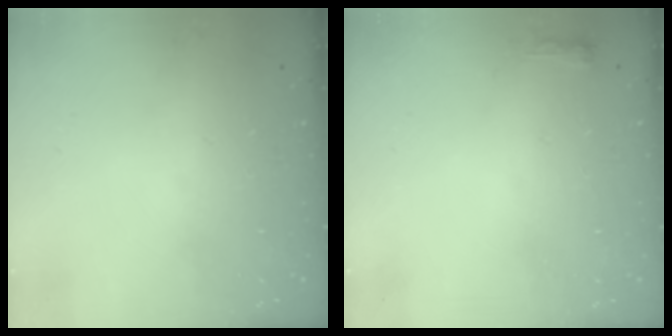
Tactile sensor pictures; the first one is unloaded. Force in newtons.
{"total": 9.8, "press": 2.8, "slide": 9.4}